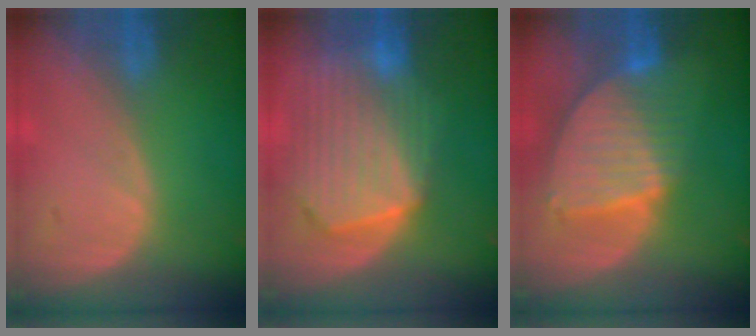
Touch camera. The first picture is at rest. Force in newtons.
{"total": 10.7, "press": 9.4, "slide": 5.2}
{"total": 8.7, "press": 7.5, "slide": 4.4}